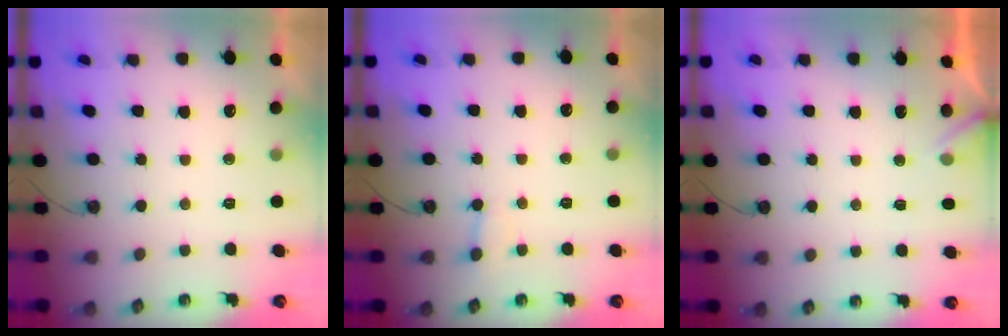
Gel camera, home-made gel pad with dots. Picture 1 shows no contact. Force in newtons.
{"total": 2.5, "press": 2.4, "slide": 0.5}
{"total": 3.1, "press": 3.1, "slide": 0.1}